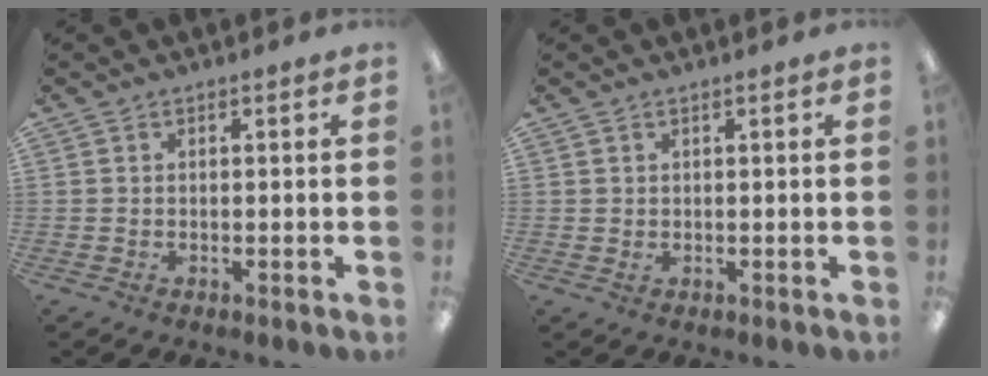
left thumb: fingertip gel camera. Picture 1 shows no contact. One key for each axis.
{"total": 0.5, "fx": 0.2, "fy": 0.3, "fz": 0.4, "tx": -0.008, "ty": 0.000, "tz": 0.003}